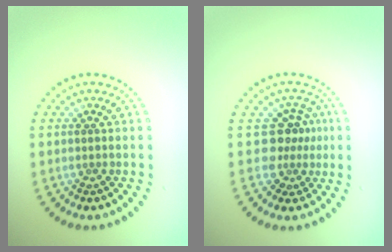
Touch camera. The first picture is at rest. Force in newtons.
{"total": 3.0, "press": 2.2, "slide": 2.1}